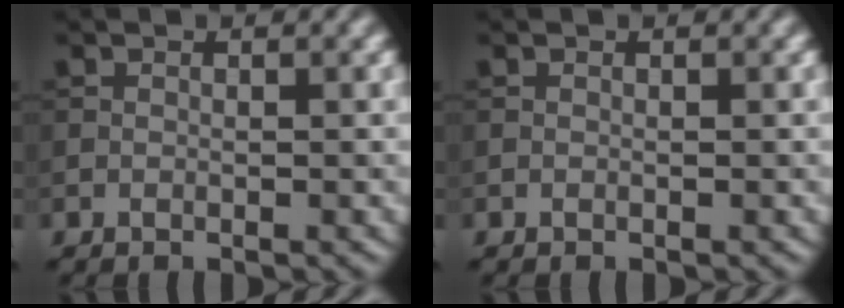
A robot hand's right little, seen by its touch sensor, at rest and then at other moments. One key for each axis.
{"total": 0.0}